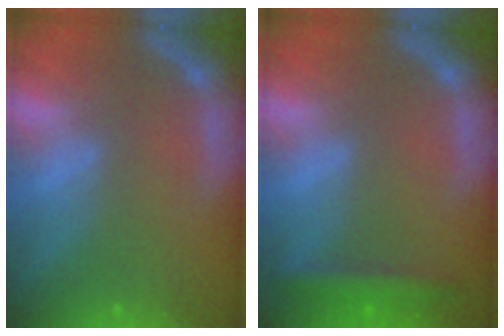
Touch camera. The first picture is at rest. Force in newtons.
{"total": 2.9}